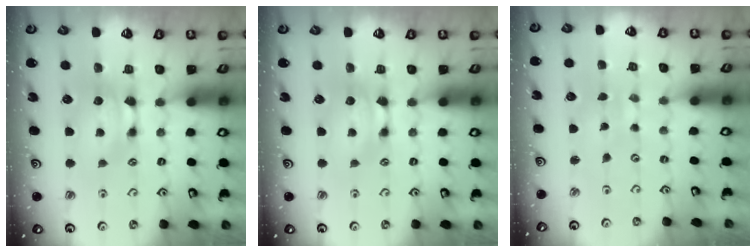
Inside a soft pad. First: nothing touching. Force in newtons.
{"total": 0.0}
{"total": 6.0, "press": 6.0, "slide": 0.3}